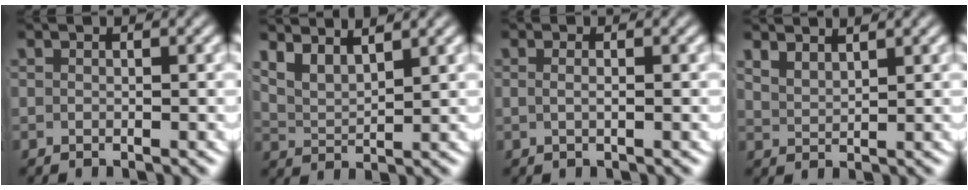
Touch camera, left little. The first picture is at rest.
{"total": 4.9, "force": [2.6, 3.4, 2.4], "torque": [-0.061, -0.006, 0.038]}
{"total": 0.9, "force": [-0.2, 0.0, 0.8], "torque": [-0.021, -0.008, 0.000]}
{"total": 2.2, "force": [1.9, 0.7, 0.8], "torque": [-0.023, -0.010, 0.044]}